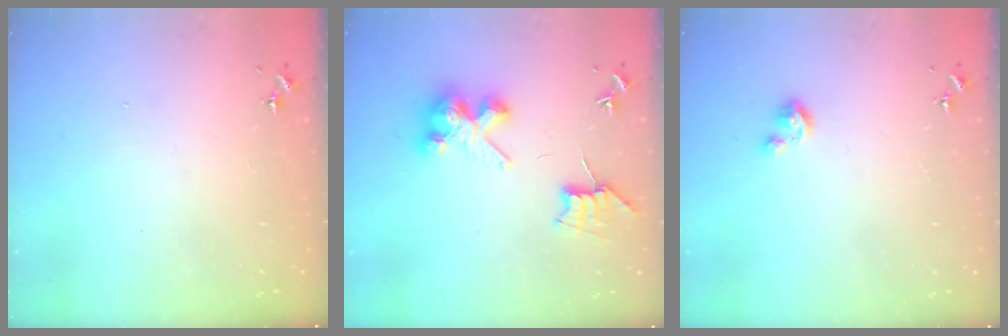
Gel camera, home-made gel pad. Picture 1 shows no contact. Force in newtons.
{"total": 9.3, "press": 9.3, "slide": 0.7}
{"total": 2.5, "press": 2.5, "slide": 0.3}